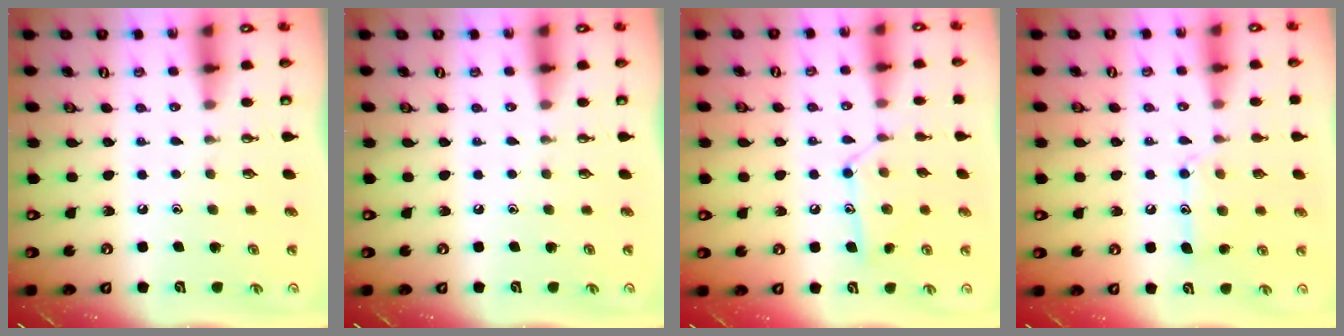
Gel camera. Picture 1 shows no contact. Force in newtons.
{"total": 0.0}
{"total": 12.1, "press": 12.1, "slide": 0.6}
{"total": 11.0, "press": 10.9, "slide": 0.7}